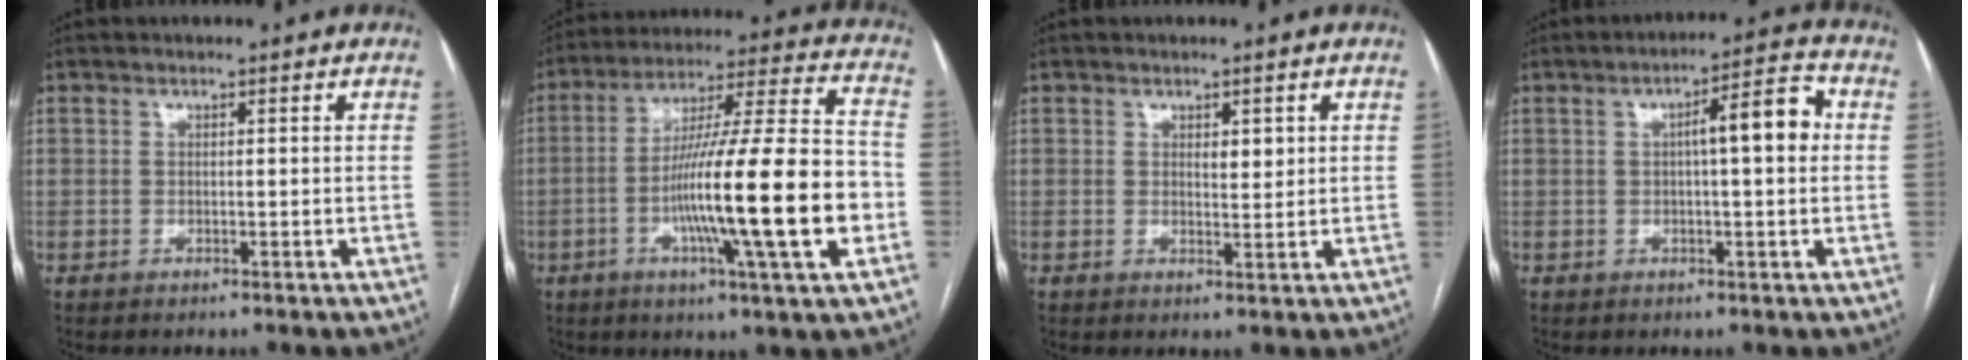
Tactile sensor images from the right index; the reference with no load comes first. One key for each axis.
{"total": 21.7, "fx": -5.2, "fy": 0.4, "fz": 21.1, "tx": -0.338, "ty": -0.006, "tz": -0.089}
{"total": 2.1, "fx": 0.8, "fy": 0.9, "fz": 1.7, "tx": -0.024, "ty": -0.004, "tz": 0.013}
{"total": 7.6, "fx": 0.9, "fy": 1.3, "fz": 7.4, "tx": -0.108, "ty": 0.025, "tz": 0.010}